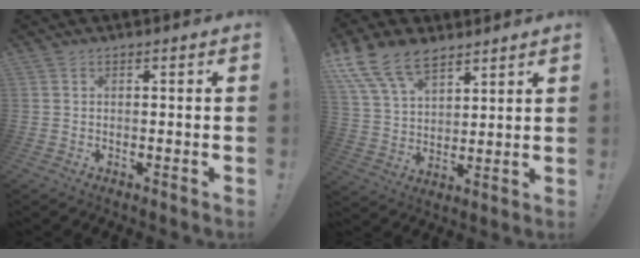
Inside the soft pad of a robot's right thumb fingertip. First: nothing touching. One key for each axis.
{"total": 14.9, "fx": 10.2, "fy": 8.1, "fz": 7.1, "tx": -0.136, "ty": -0.054, "tz": 0.194}